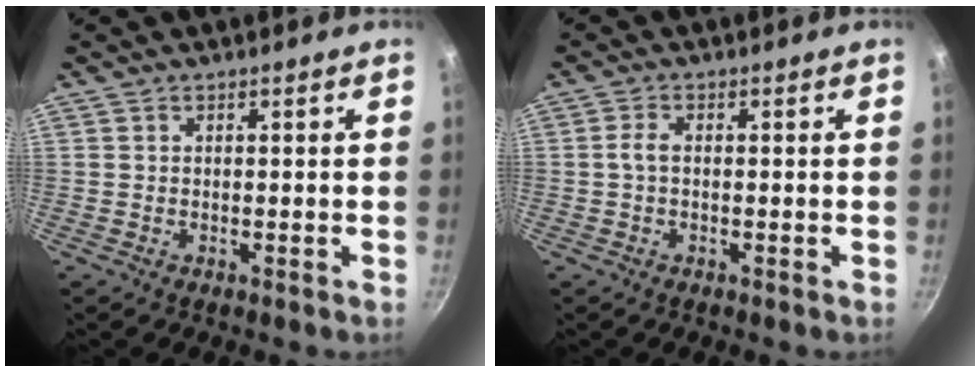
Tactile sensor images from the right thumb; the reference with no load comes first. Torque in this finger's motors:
{"motor_torque": [1.13, 1.92, 0.90, -0.48, 0.11]}